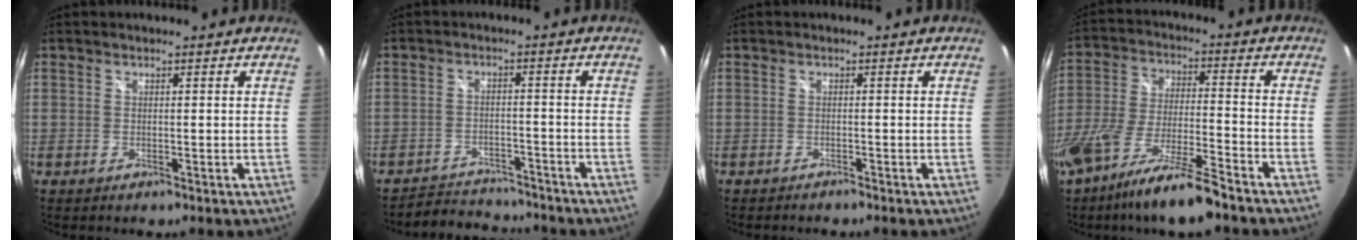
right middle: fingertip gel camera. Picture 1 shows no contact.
{"total": 8.6, "force": [-8.1, 2.4, 1.4], "torque": [-0.046, 0.014, -0.118]}
{"total": 1.3, "force": [-1.2, 0.1, 0.3], "torque": [-0.009, -0.005, -0.020]}
{"total": 15.6, "force": [-11.7, 1.5, 10.2], "torque": [-0.201, -0.040, -0.207]}